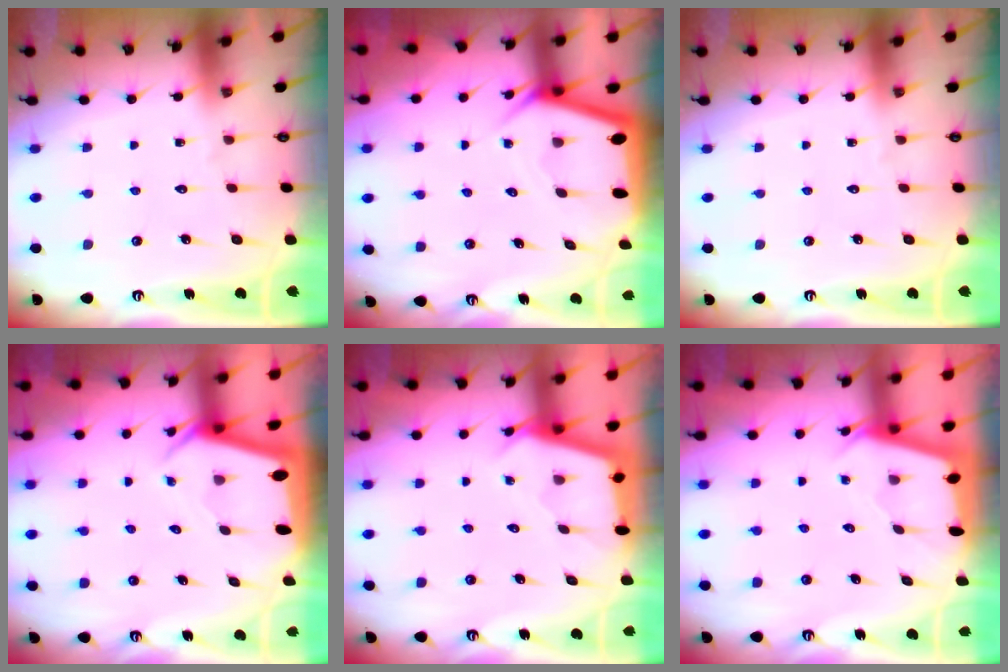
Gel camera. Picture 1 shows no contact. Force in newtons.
{"total": 3.2, "press": 3.2, "slide": 0.1}
{"total": 0.0}
{"total": 3.1, "press": 3.1, "slide": 0.3}
{"total": 2.6, "press": 2.5, "slide": 0.4}
{"total": 2.0, "press": 2.0, "slide": 0.3}